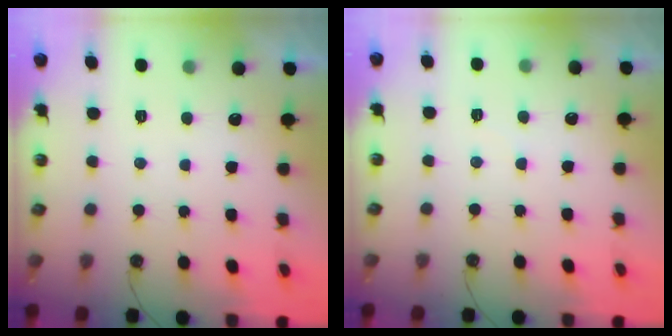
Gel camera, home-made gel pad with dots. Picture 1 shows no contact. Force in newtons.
{"total": 3.4, "press": 3.3, "slide": 0.5}